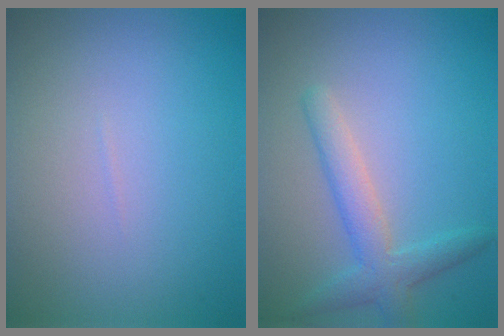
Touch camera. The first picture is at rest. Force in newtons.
{"total": 3.2, "press": 3.2, "slide": 0.2}